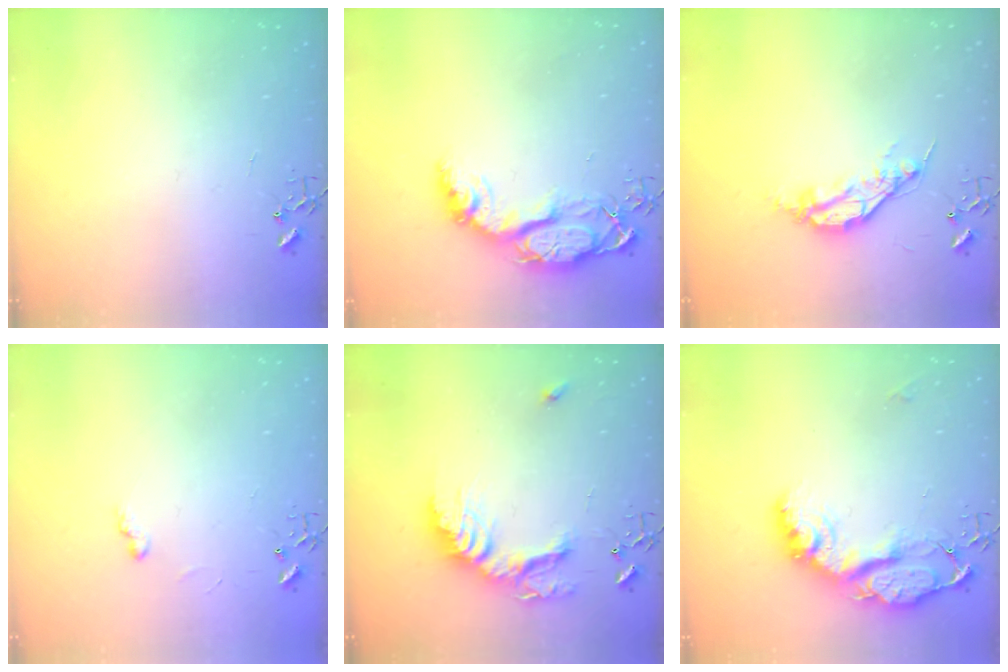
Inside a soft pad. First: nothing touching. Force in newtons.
{"total": 13.9, "press": 13.9, "slide": 1.3}
{"total": 10.0, "press": 10.0, "slide": 0.8}
{"total": 4.3, "press": 4.2, "slide": 0.6}
{"total": 17.3, "press": 17.3, "slide": 1.1}
{"total": 17.3, "press": 17.3, "slide": 1.5}